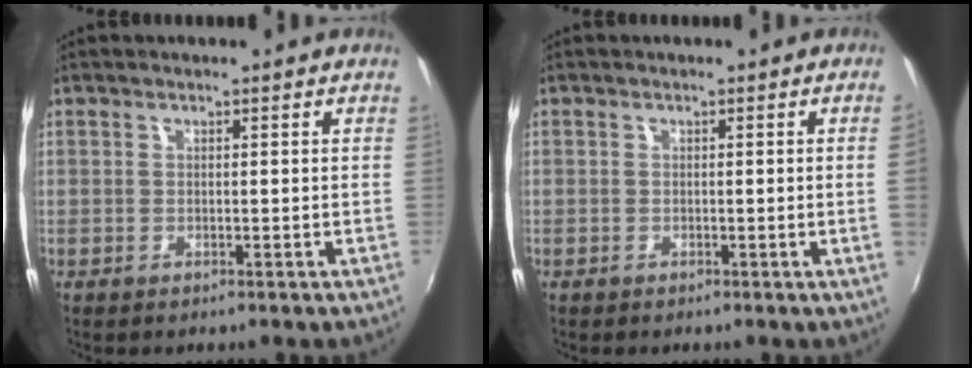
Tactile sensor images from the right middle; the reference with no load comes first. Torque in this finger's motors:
{"motor_torque": [0.55, -0.33, -1.06, -0.21]}